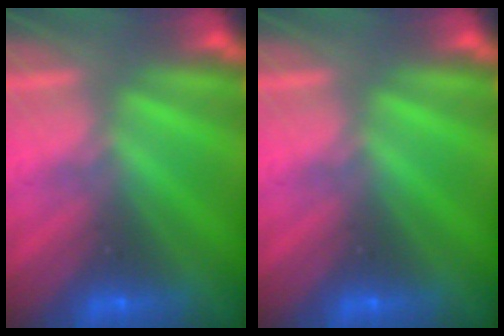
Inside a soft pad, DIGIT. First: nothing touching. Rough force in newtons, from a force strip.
{"total": 0.0}